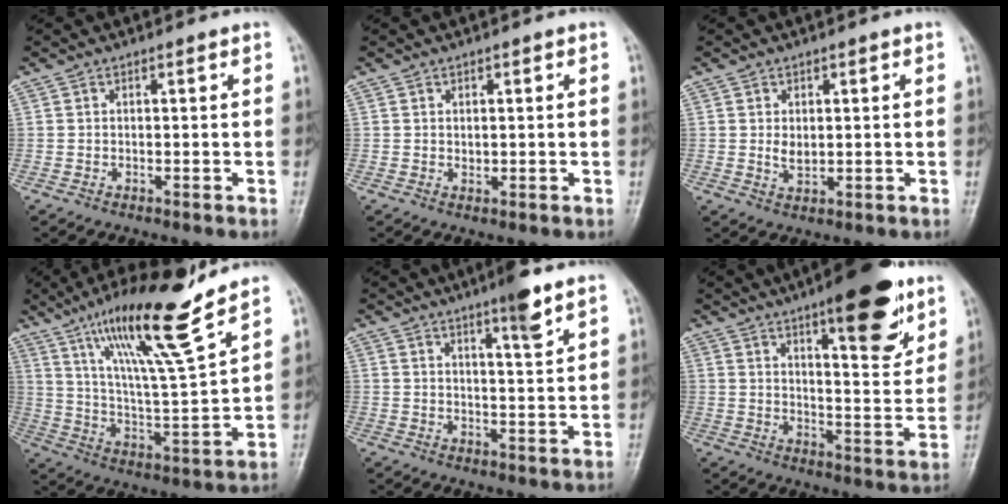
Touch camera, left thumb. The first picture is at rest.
{"total": 1.0, "force": [0.3, 0.8, 0.6], "torque": [-0.004, -0.002, 0.005]}
{"total": 2.8, "force": [0.4, 2.0, 2.0], "torque": [-0.023, -0.007, 0.011]}
{"total": 18.5, "force": [12.8, 1.5, 13.3], "torque": [-0.216, -0.066, 0.223]}
{"total": 6.0, "force": [4.0, 0.5, 4.5], "torque": [-0.066, -0.025, 0.061]}
{"total": 16.3, "force": [9.6, 4.9, 12.3], "torque": [-0.138, -0.051, 0.137]}